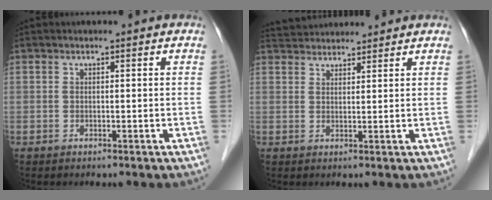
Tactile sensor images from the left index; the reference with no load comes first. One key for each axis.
{"total": 6.7, "fx": 6.4, "fy": 1.3, "fz": 1.3, "tx": -0.025, "ty": 0.038, "tz": 0.104}